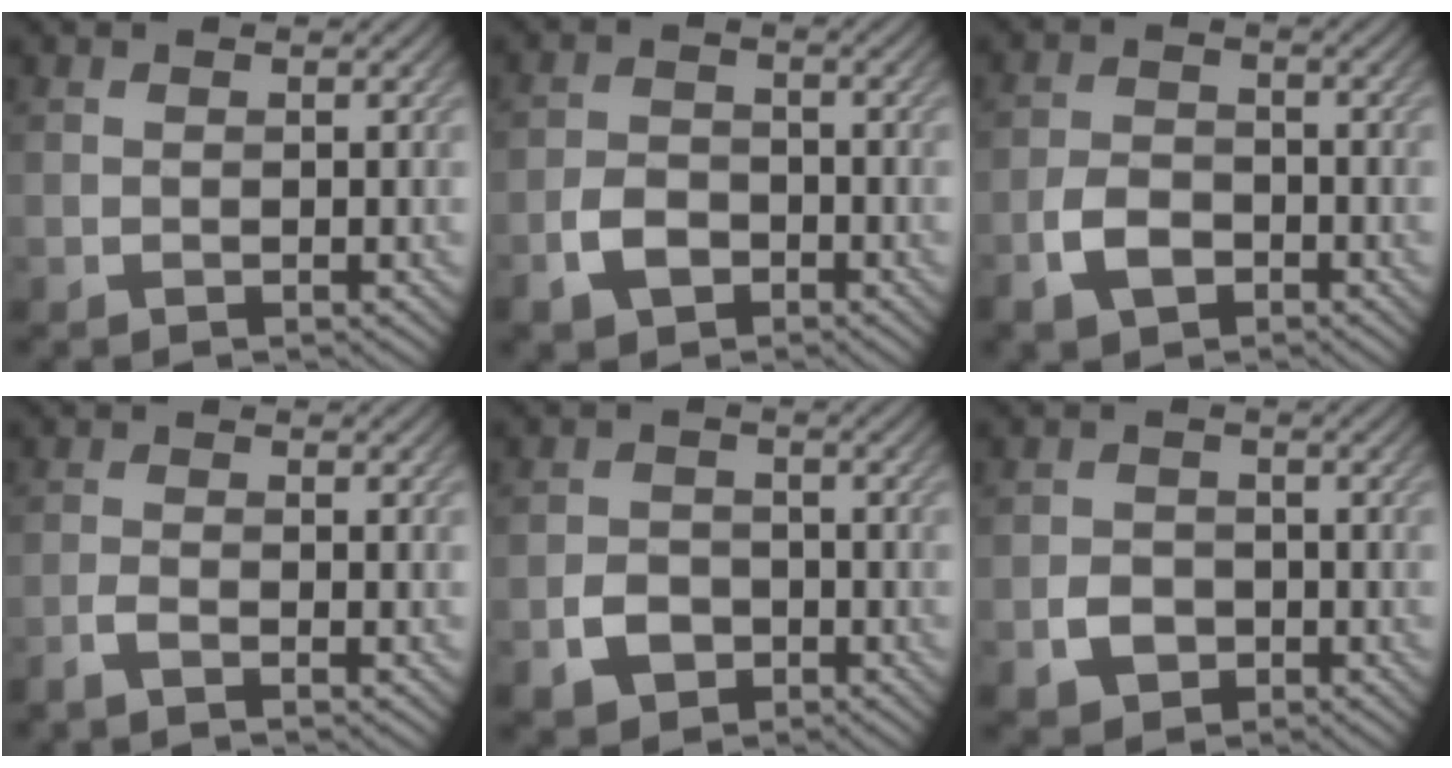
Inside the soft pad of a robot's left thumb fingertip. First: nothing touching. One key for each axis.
{"total": 4.4, "fx": -2.5, "fy": 2.8, "fz": 2.2, "tx": -0.048, "ty": -0.003, "tz": -0.055}
{"total": 4.7, "fx": -2.6, "fy": 2.8, "fz": 2.7, "tx": -0.057, "ty": -0.004, "tz": -0.057}
{"total": 2.0, "fx": -1.5, "fy": 0.2, "fz": 1.2, "tx": -0.026, "ty": -0.002, "tz": -0.040}
{"total": 3.8, "fx": -1.8, "fy": 2.9, "fz": 1.7, "tx": -0.035, "ty": -0.005, "tz": -0.036}
{"total": 3.1, "fx": -1.3, "fy": 2.5, "fz": 1.3, "tx": -0.024, "ty": -0.002, "tz": -0.026}